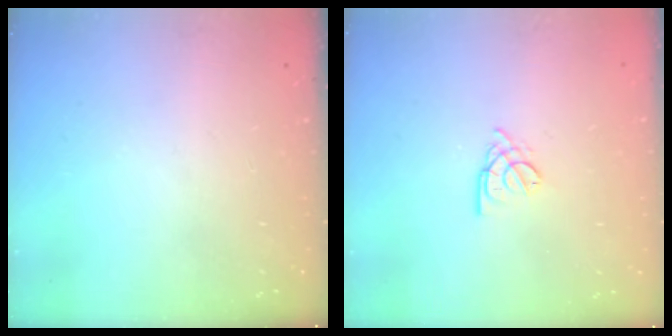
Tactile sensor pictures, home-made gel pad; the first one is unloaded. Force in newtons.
{"total": 2.3, "press": 2.3, "slide": 0.5}